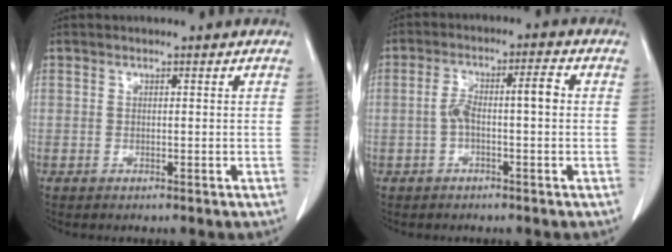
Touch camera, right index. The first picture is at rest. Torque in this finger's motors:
{"motor_torque": [0.25, 0.10, 0.15, 0.03]}